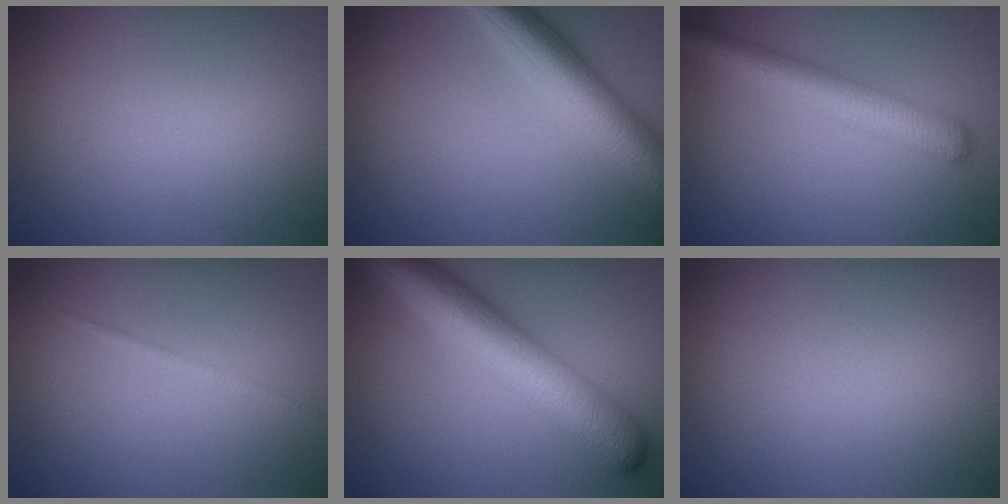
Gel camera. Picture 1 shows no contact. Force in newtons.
{"total": 6.1, "press": 6.1, "slide": 0.2}
{"total": 4.8, "press": 4.8, "slide": 0.1}
{"total": 0.9, "press": 0.9, "slide": 0.1}
{"total": 8.9, "press": 8.9, "slide": 0.2}
{"total": 0.0}